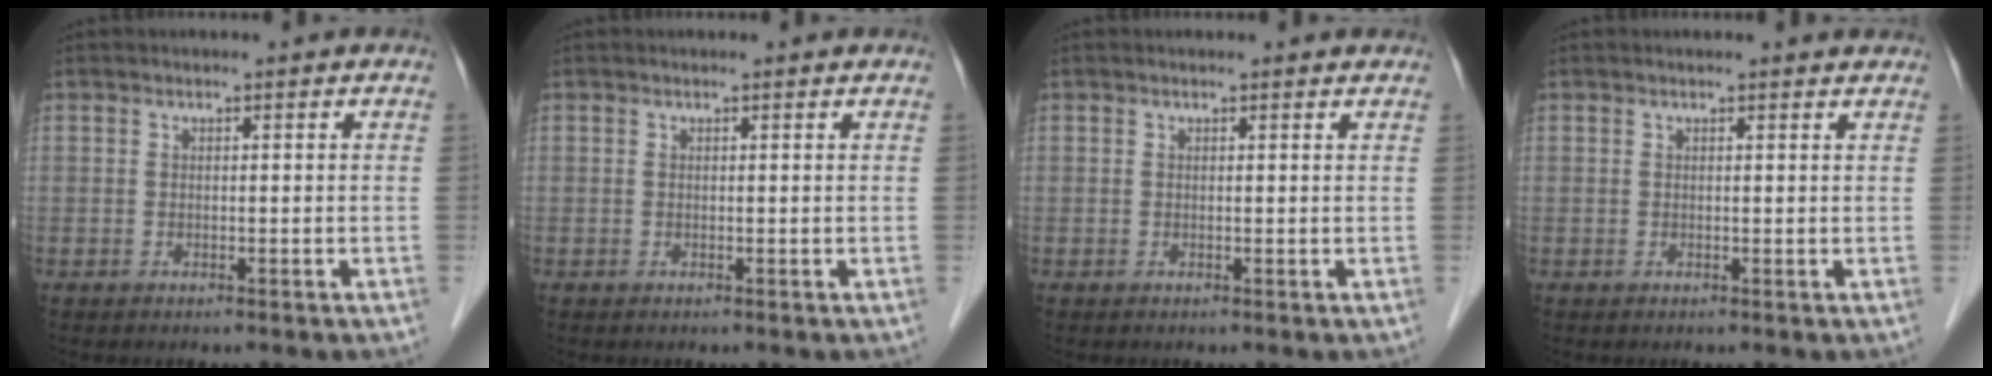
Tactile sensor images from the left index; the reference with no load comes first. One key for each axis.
{"total": 0.7, "fx": 0.7, "fy": 0.0, "fz": 0.0, "tx": -0.010, "ty": -0.003, "tz": 0.004}
{"total": 1.4, "fx": 1.4, "fy": 0.1, "fz": 0.1, "tx": -0.013, "ty": -0.003, "tz": 0.010}
{"total": 1.7, "fx": 1.7, "fy": 0.1, "fz": 0.2, "tx": -0.011, "ty": -0.005, "tz": 0.012}